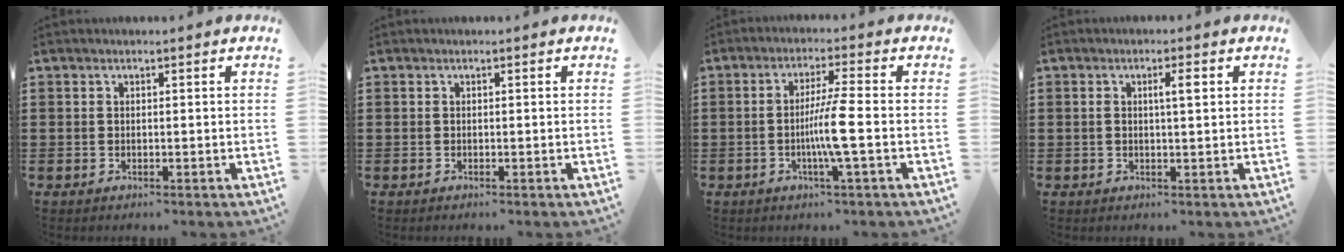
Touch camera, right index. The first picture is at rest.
{"total": 0.0}
{"total": 6.1, "force": [-1.4, -0.7, 5.9], "torque": [-0.109, -0.012, -0.032]}
{"total": 2.5, "force": [0.6, 0.4, 2.4], "torque": [-0.040, -0.001, 0.005]}